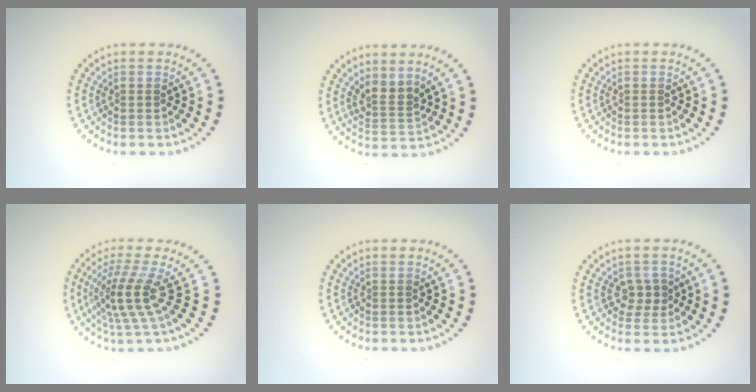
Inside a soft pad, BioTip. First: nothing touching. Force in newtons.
{"total": 2.4, "press": 1.8, "slide": 1.6}
{"total": 0.0}
{"total": 4.1, "press": 2.8, "slide": 3.0}
{"total": 0.0}
{"total": 1.8, "press": 1.7, "slide": 0.7}